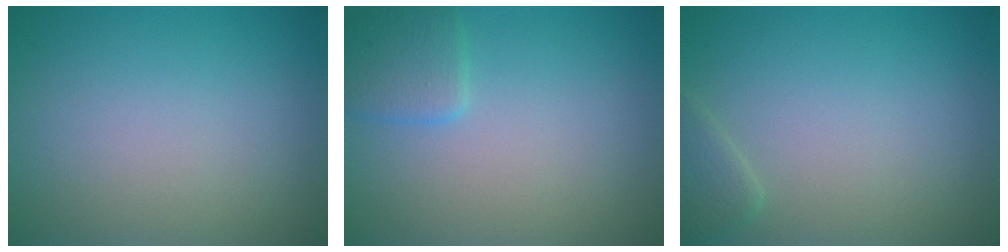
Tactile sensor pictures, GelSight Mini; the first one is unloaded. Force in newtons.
{"total": 2.1, "press": 2.1, "slide": 0.1}
{"total": 1.5, "press": 1.5, "slide": 0.1}